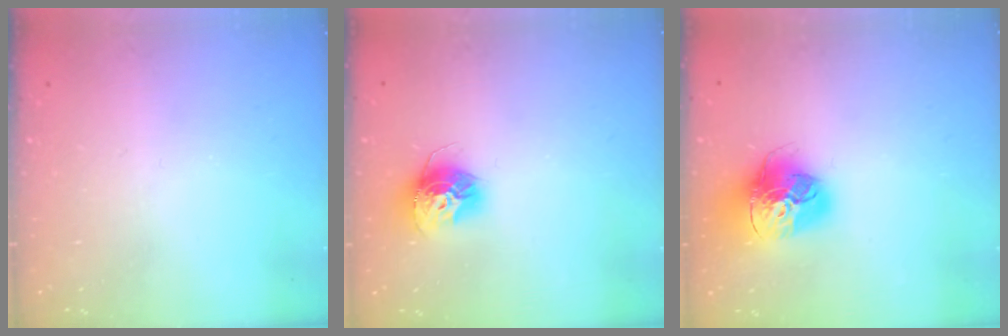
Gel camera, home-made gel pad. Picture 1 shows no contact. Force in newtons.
{"total": 13.5, "press": 13.4, "slide": 1.2}
{"total": 18.4, "press": 18.3, "slide": 1.8}